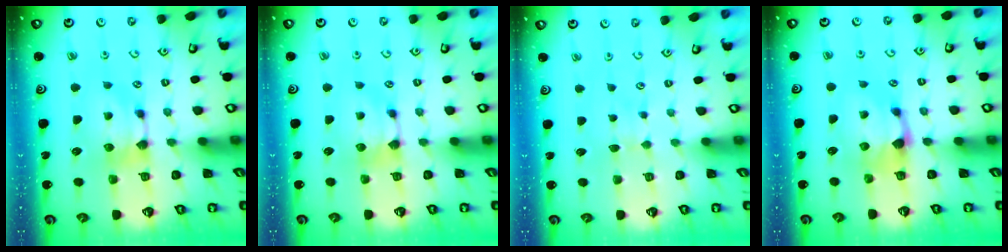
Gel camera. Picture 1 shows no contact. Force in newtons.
{"total": 0.0}
{"total": 3.3, "press": 3.3, "slide": 0.3}
{"total": 1.2, "press": 0.2, "slide": 1.2}